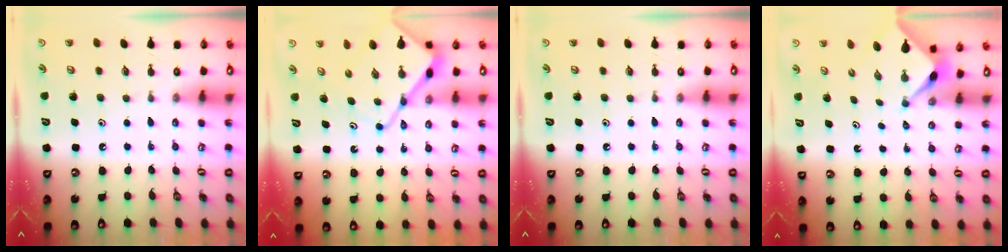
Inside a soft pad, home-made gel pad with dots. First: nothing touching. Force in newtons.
{"total": 10.3, "press": 10.2, "slide": 1.1}
{"total": 0.0}
{"total": 2.3, "press": 2.2, "slide": 0.3}